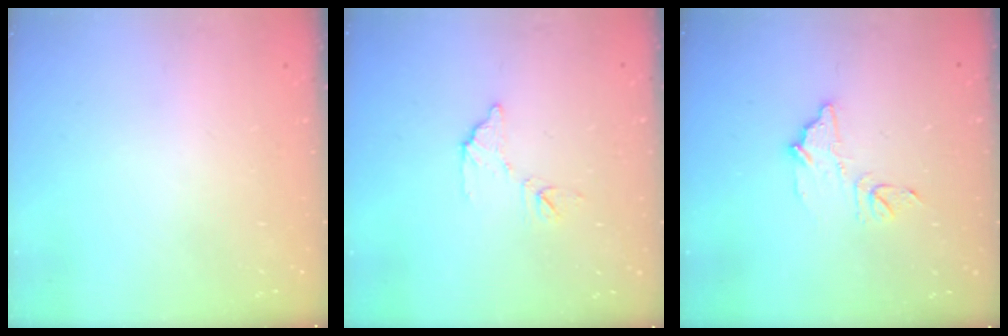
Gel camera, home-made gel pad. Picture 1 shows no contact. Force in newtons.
{"total": 7.9, "press": 7.9, "slide": 0.3}
{"total": 10.0, "press": 10.0, "slide": 0.7}